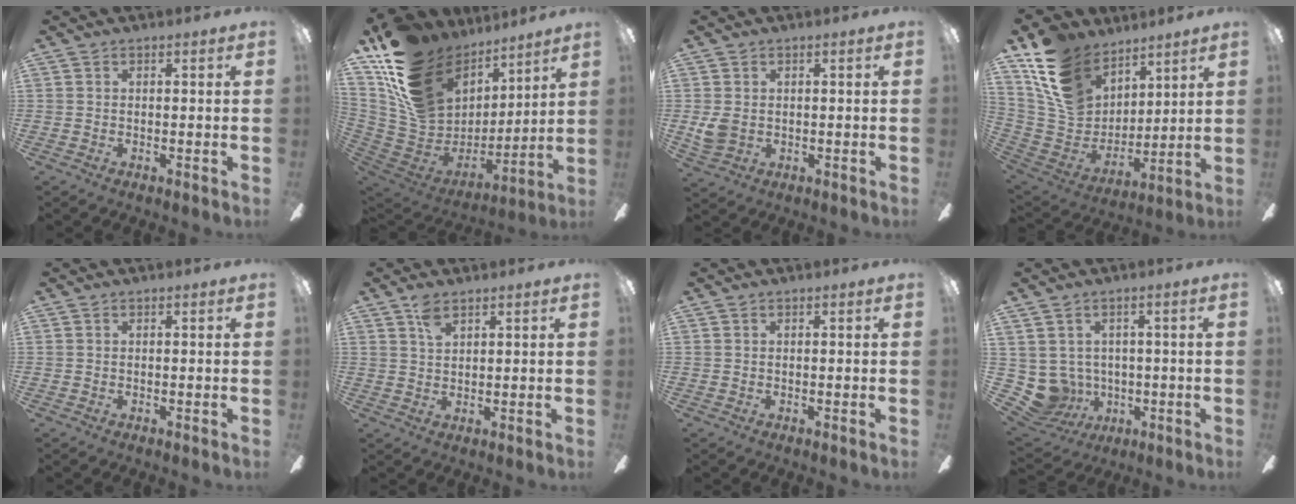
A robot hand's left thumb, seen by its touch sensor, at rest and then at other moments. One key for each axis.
{"total": 22.6, "fx": 13.2, "fy": 15.1, "fz": 10.4, "tx": -0.208, "ty": -0.080, "tz": 0.264}
{"total": 3.8, "fx": 0.8, "fy": 3.0, "fz": 2.1, "tx": -0.039, "ty": 0.001, "tz": 0.015}
{"total": 18.4, "fx": 11.1, "fy": 12.3, "fz": 8.1, "tx": -0.185, "ty": -0.056, "tz": 0.215}
{"total": 0.0}
{"total": 3.6, "fx": 2.5, "fy": 1.5, "fz": 2.1, "tx": -0.040, "ty": -0.002, "tz": 0.045}
{"total": 0.0}
{"total": 7.1, "fx": 0.7, "fy": 6.9, "fz": 1.5, "tx": -0.086, "ty": -0.013, "tz": 0.021}